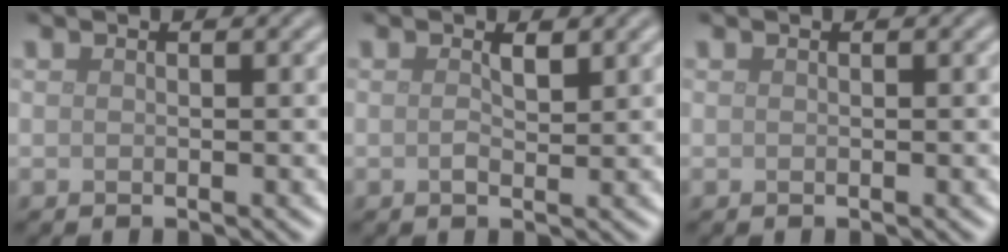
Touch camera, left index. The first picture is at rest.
{"total": 1.3, "force": [0.3, 0.5, 1.1], "torque": [-0.023, -0.001, 0.005]}
{"total": 0.0}